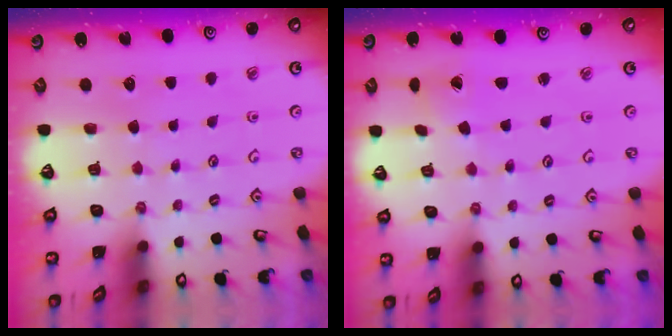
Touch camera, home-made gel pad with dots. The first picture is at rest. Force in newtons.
{"total": 2.5, "press": 2.5, "slide": 0.1}